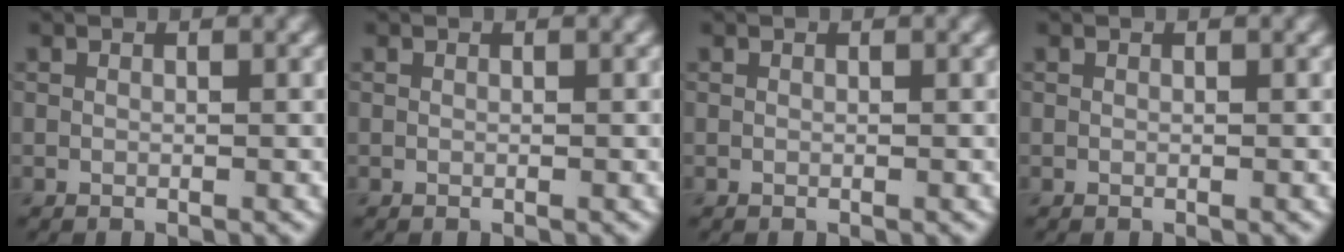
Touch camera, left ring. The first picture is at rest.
{"total": 0.0}
{"total": 0.0}
{"total": 0.0}